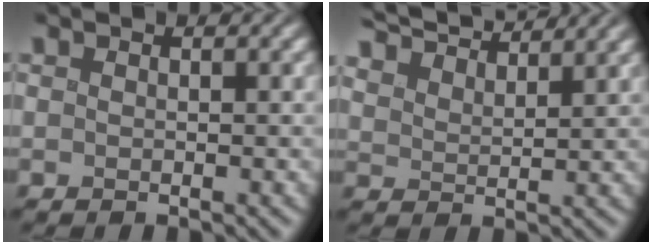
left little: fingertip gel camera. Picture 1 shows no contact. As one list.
[{"total": 7.2, "force": [6.6, 1.4, 2.5], "torque": [-0.049, 0.020, 0.089]}]